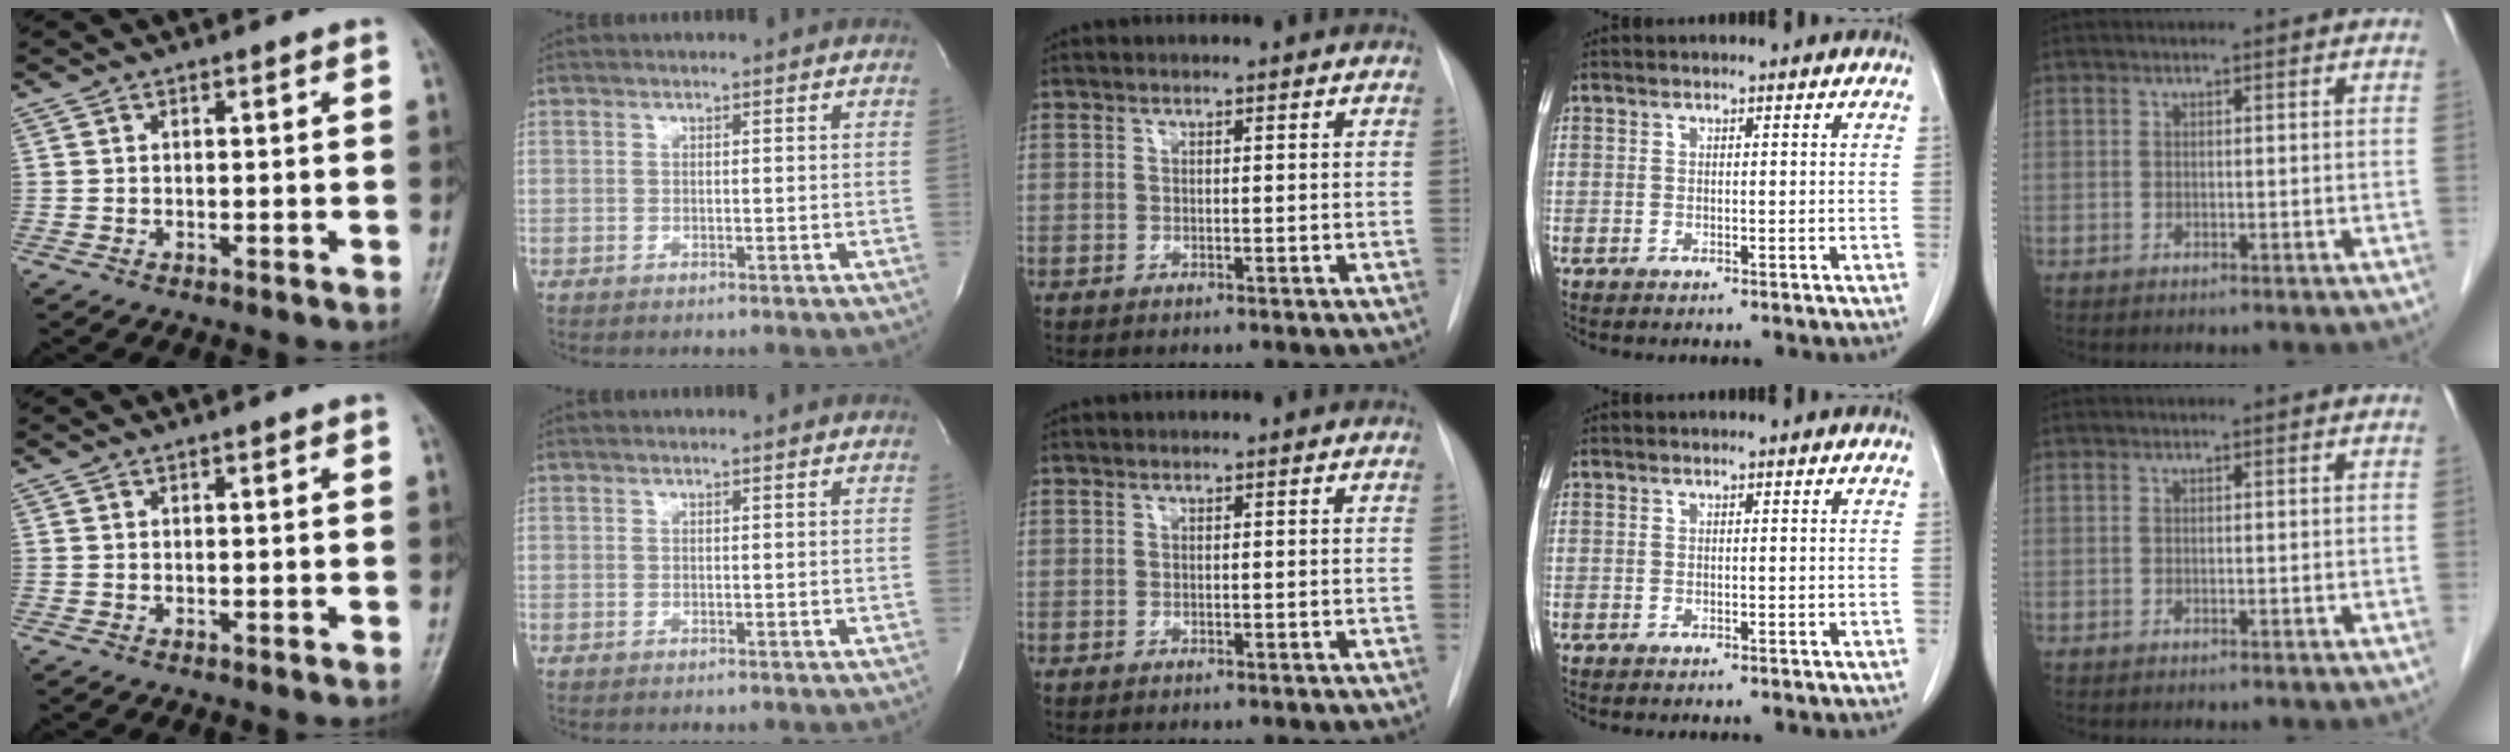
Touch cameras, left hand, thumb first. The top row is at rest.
{"thumb": {"total": 0.5, "force": [0.2, 0.2, 0.5], "torque": [-0.006, 0.001, 0.002]}}